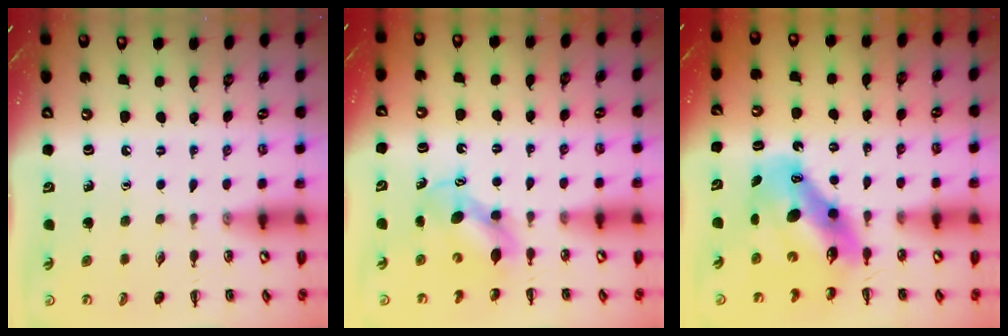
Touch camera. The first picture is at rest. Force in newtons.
{"total": 6.6, "press": 6.6, "slide": 0.7}
{"total": 11.5, "press": 11.1, "slide": 2.9}